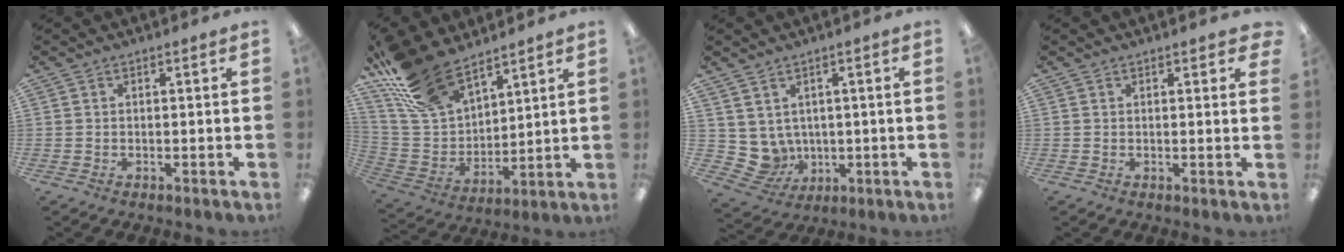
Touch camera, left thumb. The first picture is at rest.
{"total": 17.8, "force": [14.0, 8.2, 7.2], "torque": [-0.170, -0.074, 0.265]}
{"total": 5.9, "force": [1.5, 5.6, 1.1], "torque": [-0.053, -0.018, 0.036]}
{"total": 1.2, "force": [1.0, 0.3, 0.5], "torque": [0.005, -0.005, 0.015]}